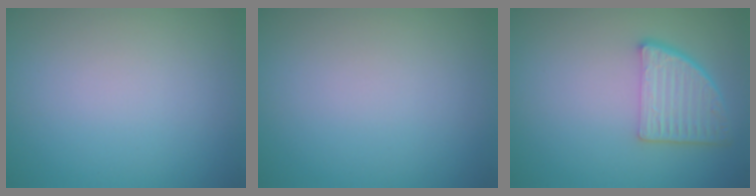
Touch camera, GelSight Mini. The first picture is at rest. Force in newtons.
{"total": 0.0}
{"total": 4.5, "press": 3.5, "slide": 2.8}